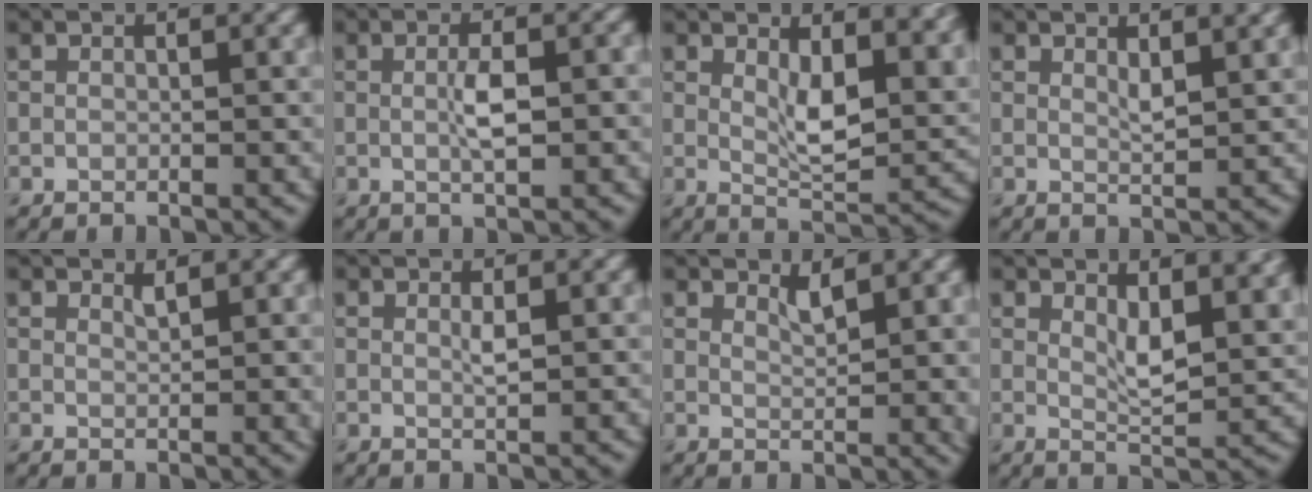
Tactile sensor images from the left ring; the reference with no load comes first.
{"total": 3.4, "force": [0.0, 0.8, 3.3], "torque": [-0.064, 0.001, 0.001]}
{"total": 7.2, "force": [2.4, 3.1, 6.1], "torque": [-0.102, -0.012, 0.041]}
{"total": 2.2, "force": [1.2, 0.5, 1.8], "torque": [-0.027, 0.001, 0.019]}
{"total": 1.3, "force": [1.0, 0.2, 0.8], "torque": [-0.011, -0.002, 0.016]}
{"total": 1.1, "force": [0.3, 0.1, 1.1], "torque": [-0.021, 0.000, 0.004]}
{"total": 2.2, "force": [1.4, 0.5, 1.6], "torque": [-0.023, -0.006, 0.026]}
{"total": 5.2, "force": [2.2, 1.9, 4.4], "torque": [-0.076, -0.006, 0.037]}